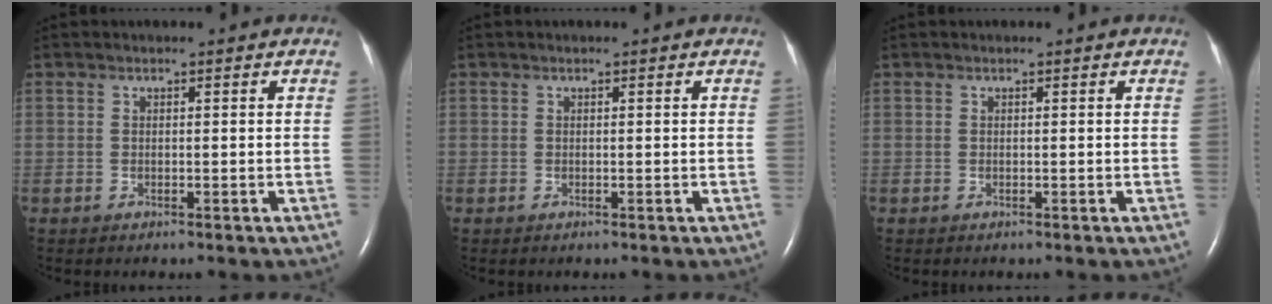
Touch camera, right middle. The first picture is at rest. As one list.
[{"total": 0.0}, {"total": 0.0}]